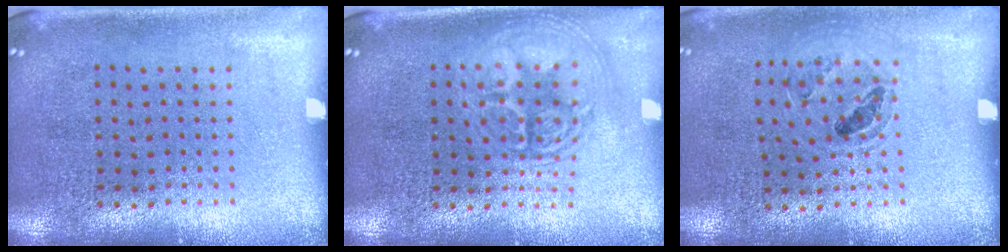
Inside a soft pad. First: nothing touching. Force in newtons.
{"total": 2.6, "press": 2.6, "slide": 0.2}
{"total": 0.9, "press": 0.9, "slide": 0.1}